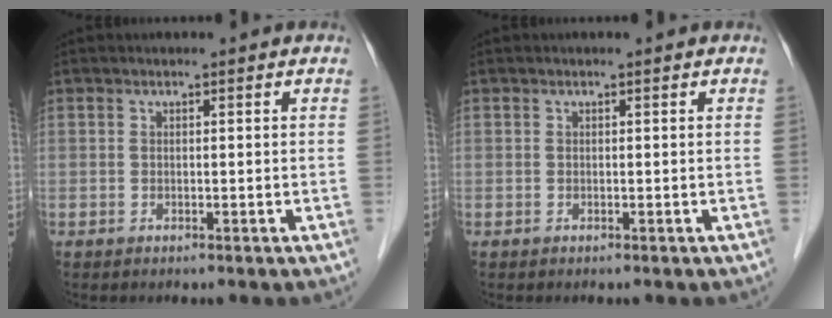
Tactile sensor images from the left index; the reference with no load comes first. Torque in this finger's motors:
{"motor_torque": [0.00, 0.00, 0.00, 0.00]}